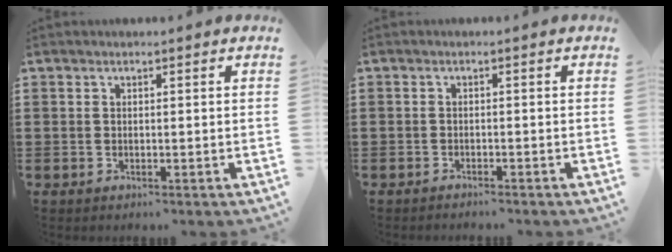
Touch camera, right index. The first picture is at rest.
{"total": 1.0, "force": [-1.0, 0.0, 0.0], "torque": [-0.003, 0.000, -0.021]}